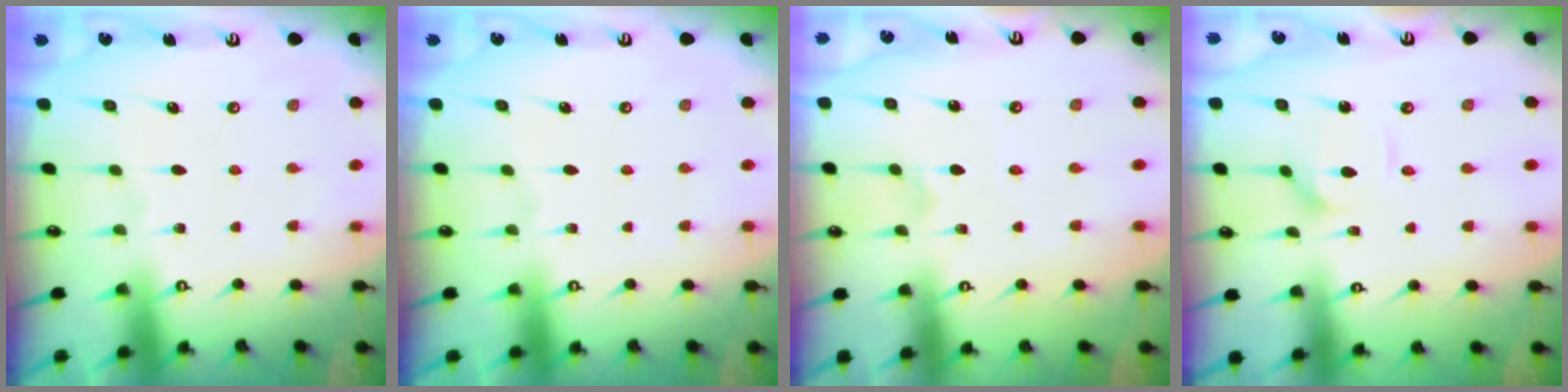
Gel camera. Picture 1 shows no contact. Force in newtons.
{"total": 0.0}
{"total": 1.4, "press": 1.4, "slide": 0.1}
{"total": 2.7, "press": 2.7, "slide": 0.3}